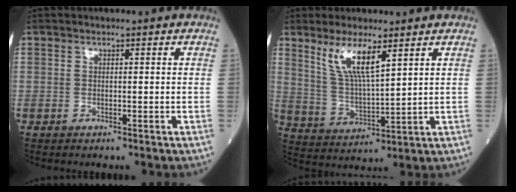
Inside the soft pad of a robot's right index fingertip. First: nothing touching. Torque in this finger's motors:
{"motor_torque": [0.22, 0.27, 0.42, 0.11]}